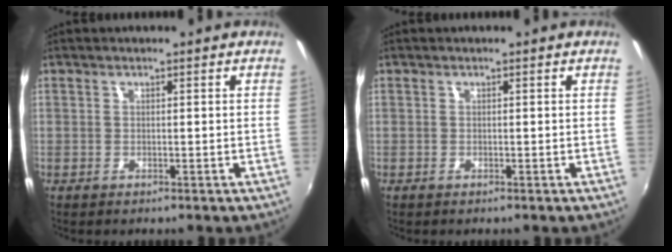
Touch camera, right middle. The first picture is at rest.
{"total": 0.0}